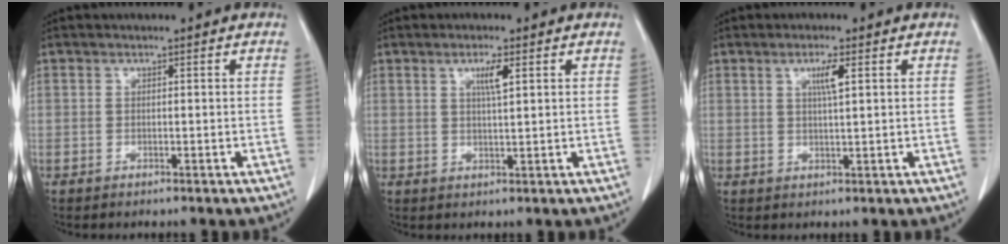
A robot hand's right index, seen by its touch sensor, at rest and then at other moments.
{"total": 2.9, "force": [1.3, 0.1, 2.6], "torque": [-0.049, -0.001, 0.022]}
{"total": 3.0, "force": [1.2, 0.0, 2.7], "torque": [-0.051, -0.001, 0.020]}